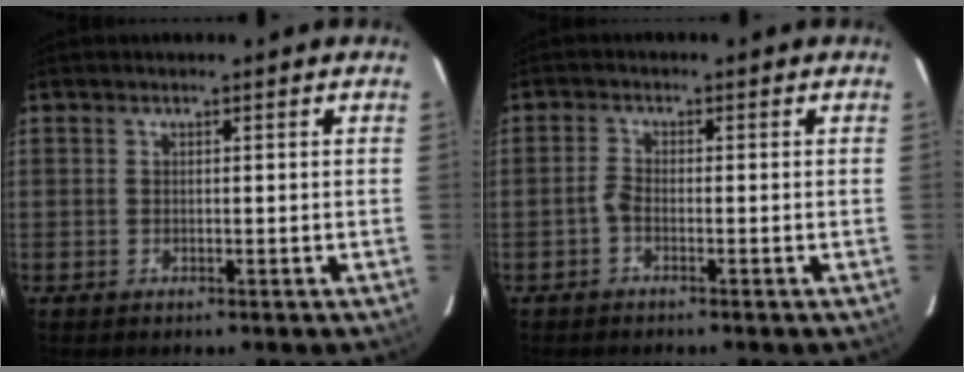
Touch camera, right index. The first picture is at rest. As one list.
[{"total": 1.6, "force": [-1.1, 0.5, 1.0], "torque": [-0.029, 0.007, -0.026]}]